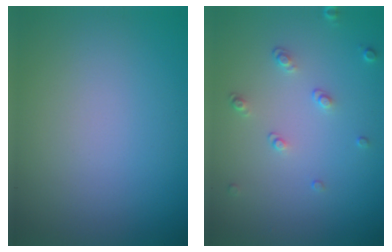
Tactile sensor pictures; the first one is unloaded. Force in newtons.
{"total": 1.5, "press": 1.0, "slide": 1.1}